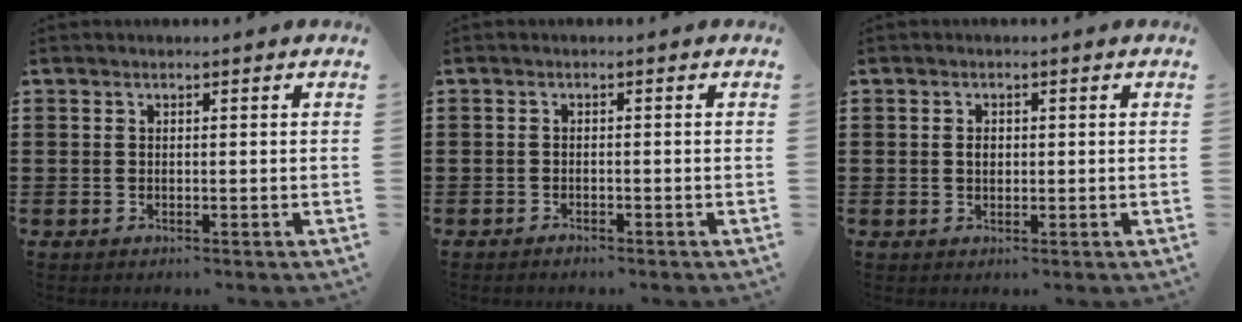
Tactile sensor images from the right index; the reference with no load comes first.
{"total": 0.8, "force": [-0.8, 0.1, 0.2], "torque": [-0.006, -0.002, -0.015]}
{"total": 1.6, "force": [0.1, 1.1, 1.2], "torque": [-0.026, 0.007, 0.001]}